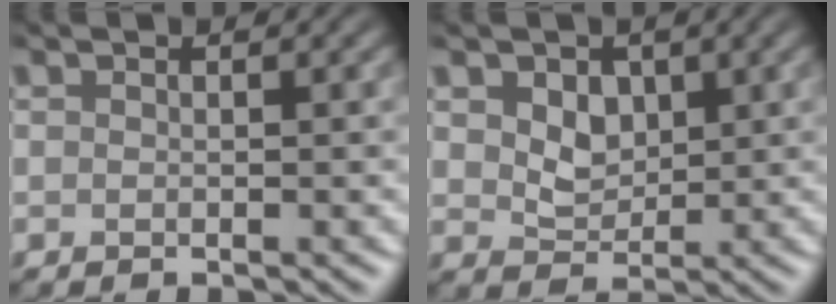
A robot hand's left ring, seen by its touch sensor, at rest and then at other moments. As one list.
[{"total": 2.6, "force": [0.9, 1.9, 1.5], "torque": [-0.031, -0.006, 0.016]}]